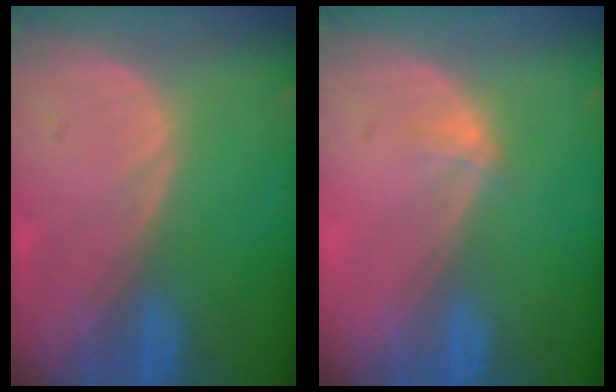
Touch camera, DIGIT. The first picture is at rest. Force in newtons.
{"total": 1.3, "press": 0.9, "slide": 0.9}